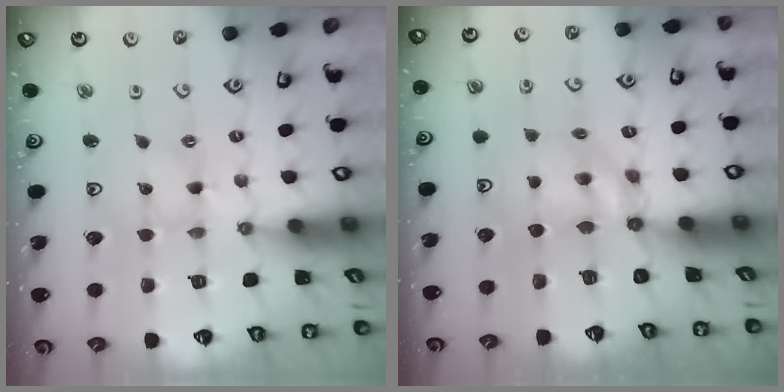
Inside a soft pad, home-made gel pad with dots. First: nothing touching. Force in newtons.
{"total": 5.7, "press": 5.7, "slide": 0.3}